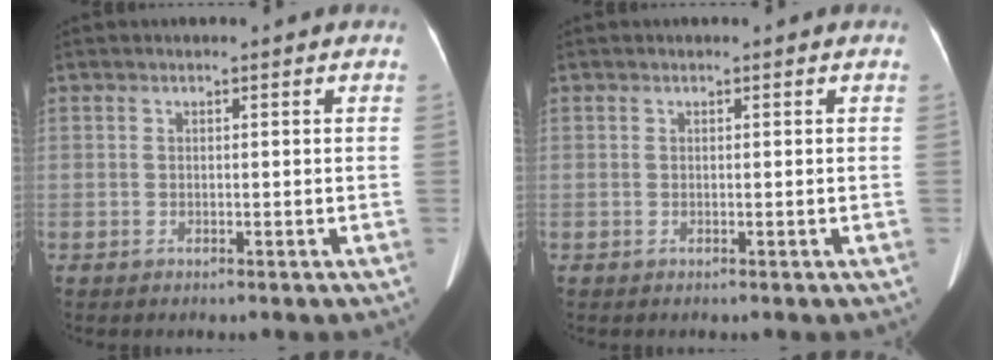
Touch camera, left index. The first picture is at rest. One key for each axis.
{"total": 0.0}